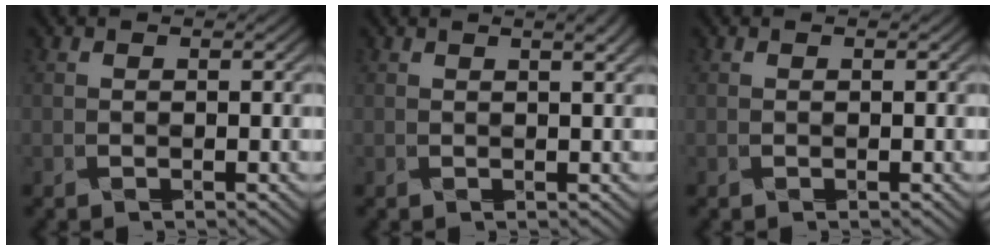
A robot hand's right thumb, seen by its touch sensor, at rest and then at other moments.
{"total": 1.7, "force": [0.7, 0.4, 1.5], "torque": [-0.033, -0.001, 0.017]}
{"total": 0.0}